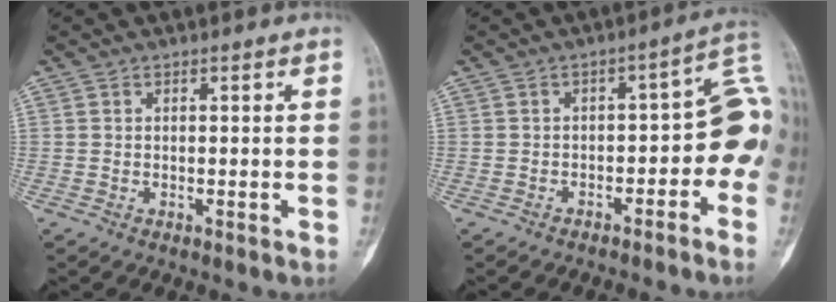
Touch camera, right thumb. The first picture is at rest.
{"total": 10.9, "force": [-4.3, 5.7, 8.3], "torque": [-0.075, 0.062, -0.058]}